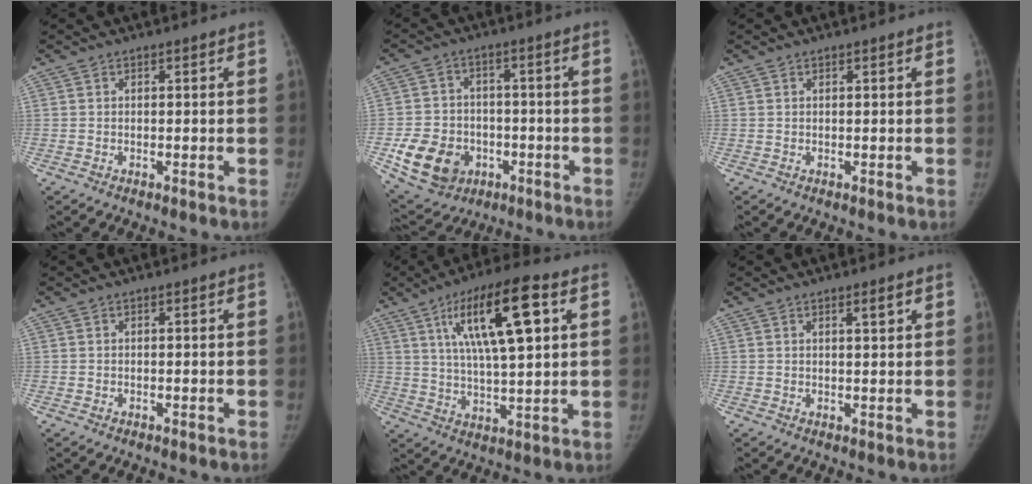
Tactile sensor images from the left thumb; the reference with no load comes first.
{"total": 13.3, "force": [-4.5, 10.6, 6.5], "torque": [-0.103, 0.015, -0.063]}
{"total": 0.0}
{"total": 0.0}
{"total": 17.0, "force": [6.2, 4.7, 15.2], "torque": [-0.250, -0.006, 0.101]}
{"total": 2.0, "force": [1.1, 0.3, 1.7], "torque": [-0.021, -0.005, 0.017]}